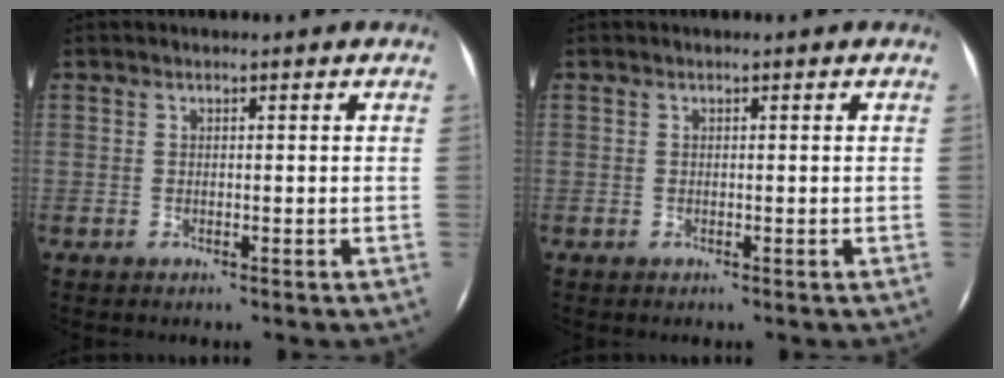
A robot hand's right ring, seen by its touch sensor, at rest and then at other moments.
{"total": 0.0}